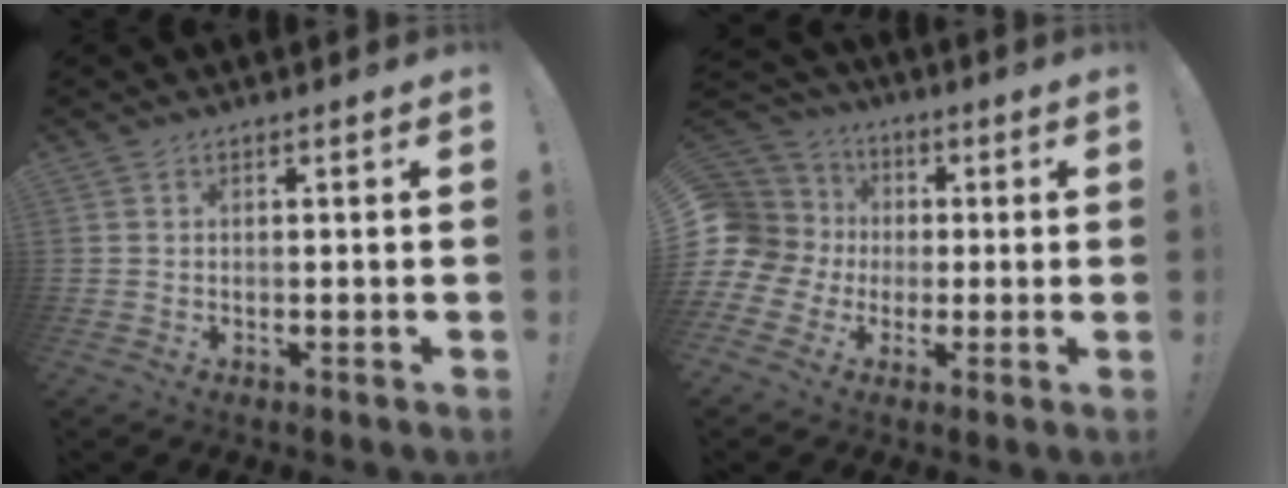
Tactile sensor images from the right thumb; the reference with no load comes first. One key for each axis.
{"total": 11.9, "fx": -0.5, "fy": 11.0, "fz": 4.6, "tx": -0.095, "ty": 0.004, "tz": 0.001}